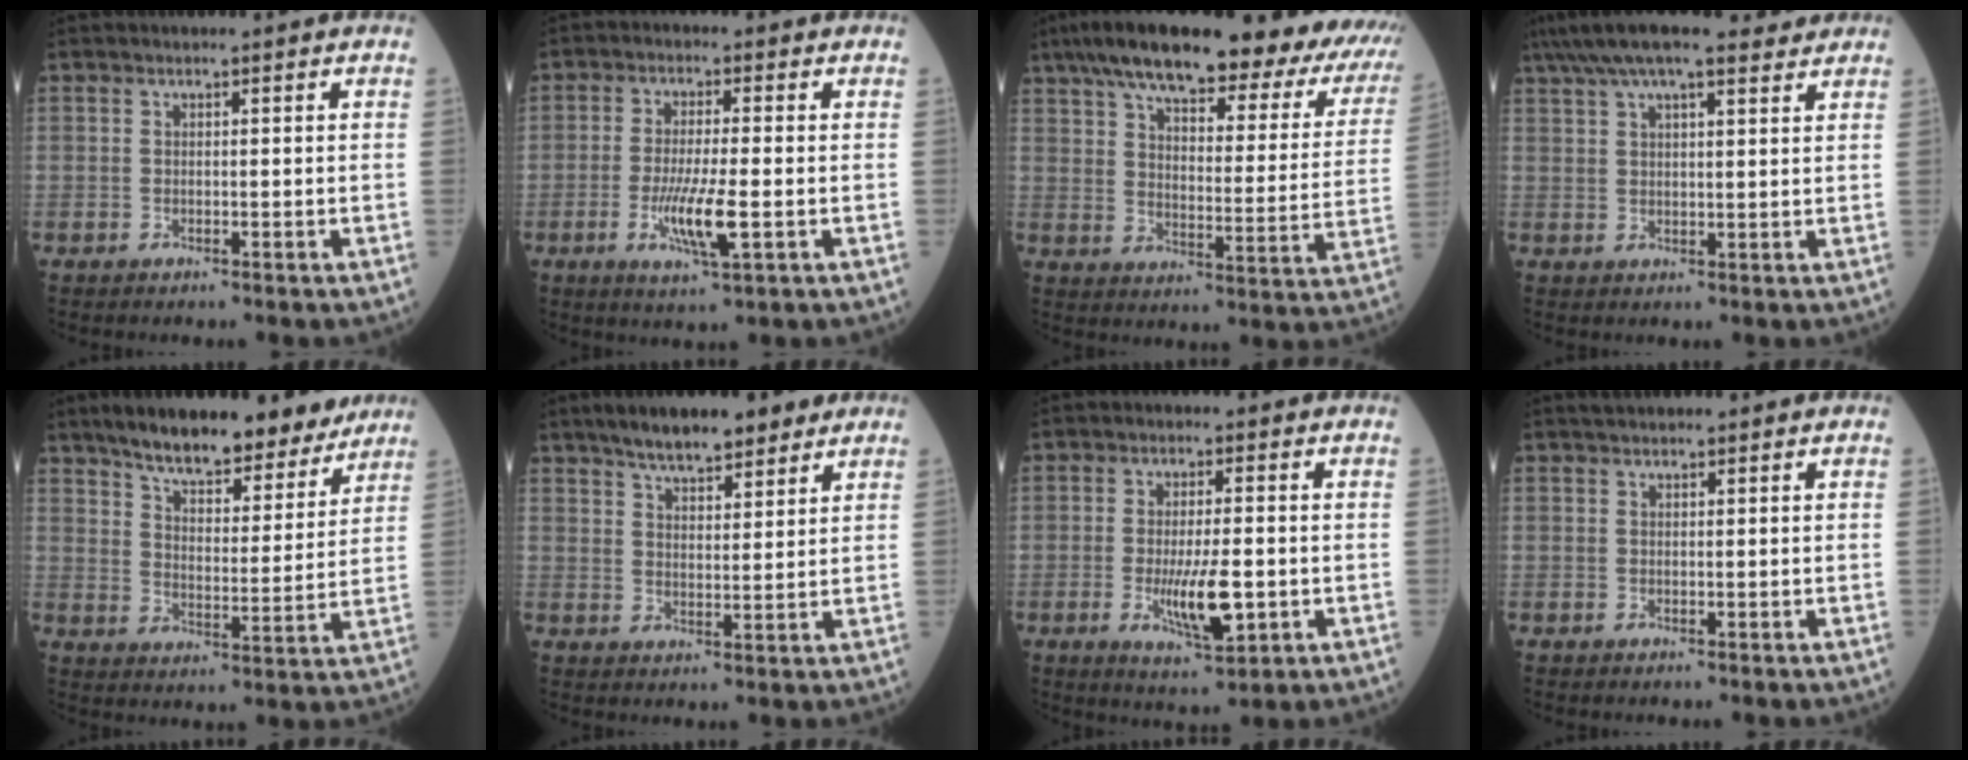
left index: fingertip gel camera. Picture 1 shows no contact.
{"total": 7.0, "force": [-1.9, 0.7, 6.7], "torque": [-0.134, -0.015, -0.033]}
{"total": 31.0, "force": [25.2, 7.5, 16.6], "torque": [-0.247, -0.007, 0.309]}
{"total": 14.0, "force": [11.6, 2.8, 7.3], "torque": [-0.141, 0.051, 0.180]}
{"total": 16.4, "force": [13.8, 4.3, 7.7], "torque": [-0.108, 0.004, 0.207]}
{"total": 10.0, "force": [7.8, 2.8, 5.6], "torque": [-0.085, 0.022, 0.127]}
{"total": 7.4, "force": [-1.5, 1.8, 7.0], "torque": [-0.129, -0.013, -0.022]}
{"total": 2.3, "force": [2.0, 0.5, 0.9], "torque": [-0.014, 0.029, 0.032]}